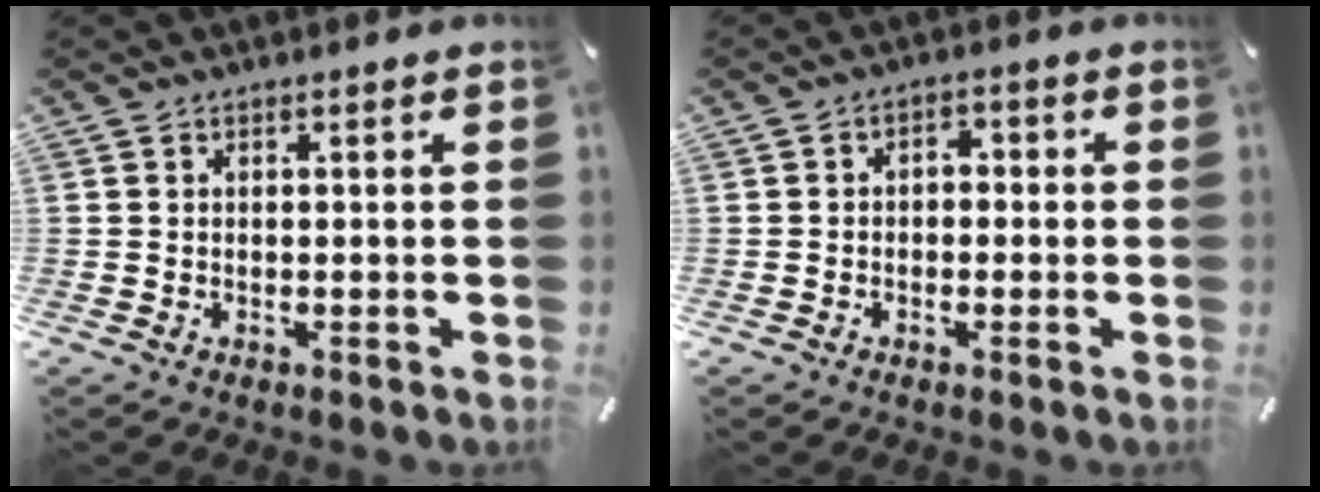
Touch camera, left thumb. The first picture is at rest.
{"total": 2.7, "force": [-1.3, 1.9, 1.4], "torque": [-0.027, 0.015, -0.028]}